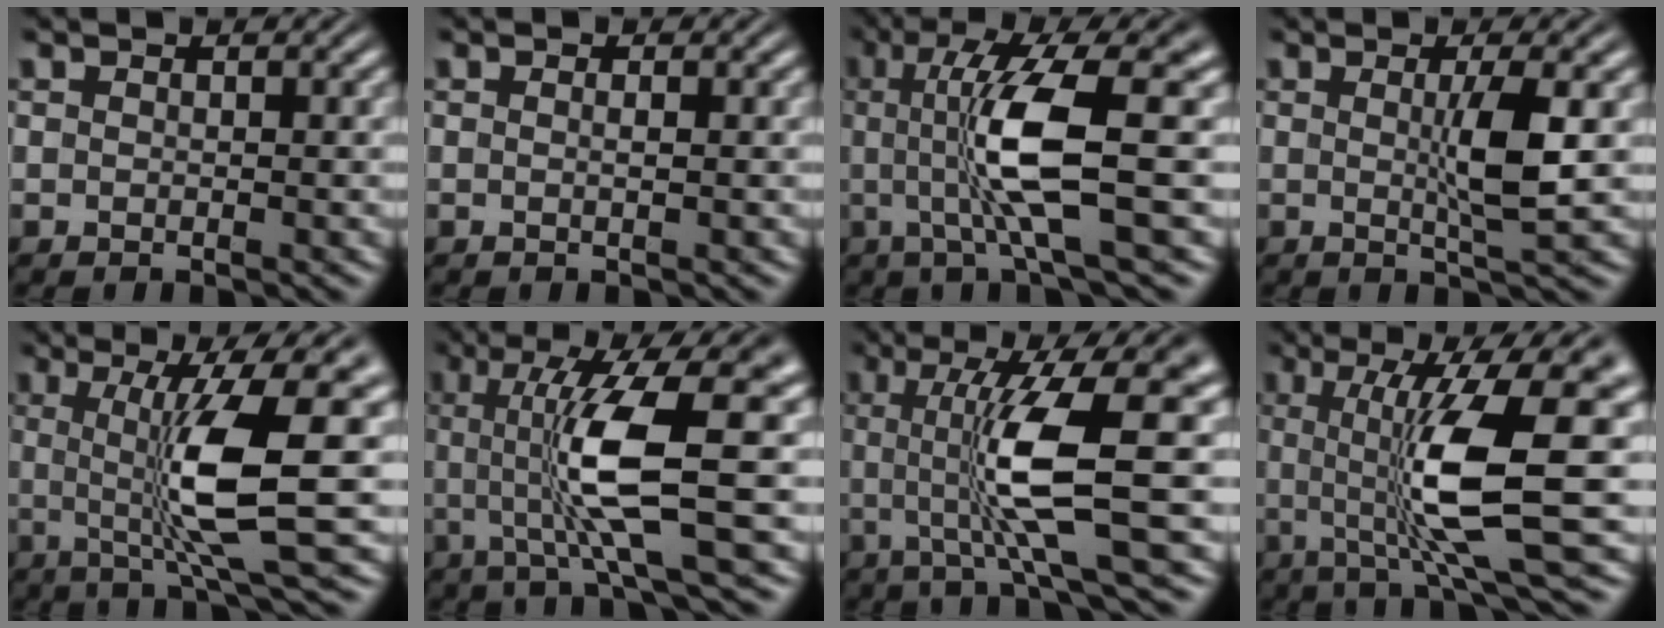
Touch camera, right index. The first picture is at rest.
{"total": 0.5, "force": [-0.1, 0.1, 0.5], "torque": [-0.009, -0.001, -0.002]}
{"total": 8.2, "force": [1.0, 1.3, 8.0], "torque": [-0.153, 0.002, 0.016]}
{"total": 3.5, "force": [0.2, -0.1, 3.5], "torque": [-0.059, -0.008, 0.004]}
{"total": 8.5, "force": [0.9, 0.8, 8.4], "torque": [-0.136, -0.006, 0.019]}
{"total": 9.1, "force": [0.8, 1.4, 9.0], "torque": [-0.158, 0.004, 0.012]}
{"total": 8.8, "force": [0.5, 1.0, 8.7], "torque": [-0.142, 0.004, 0.005]}
{"total": 10.0, "force": [0.9, 1.5, 9.8], "torque": [-0.157, 0.001, 0.012]}